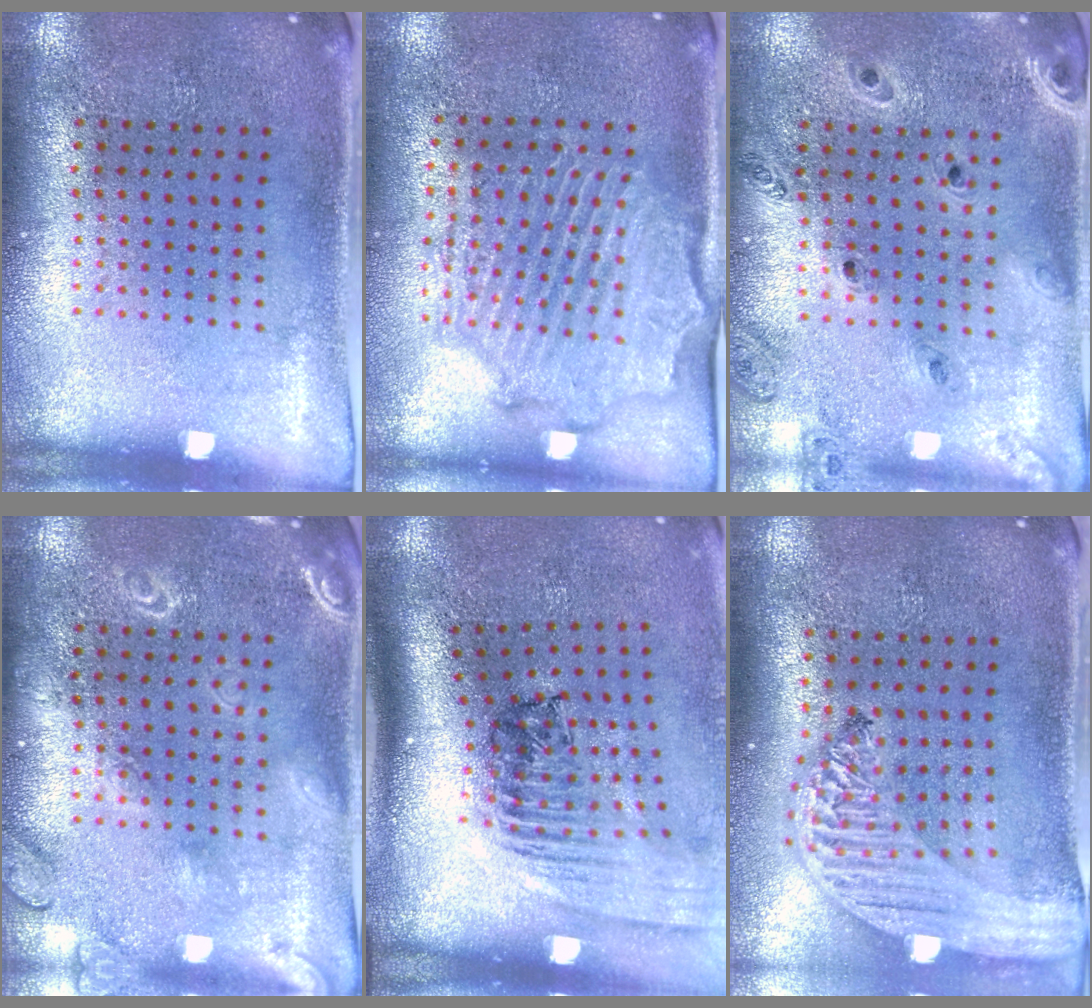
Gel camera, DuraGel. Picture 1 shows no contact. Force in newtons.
{"total": 2.1, "press": 2.1, "slide": 0.5}
{"total": 0.9, "press": 0.9, "slide": 0.1}
{"total": 3.1, "press": 3.1, "slide": 0.4}
{"total": 2.6, "press": 1.7, "slide": 1.9}
{"total": 2.8, "press": 2.3, "slide": 1.7}